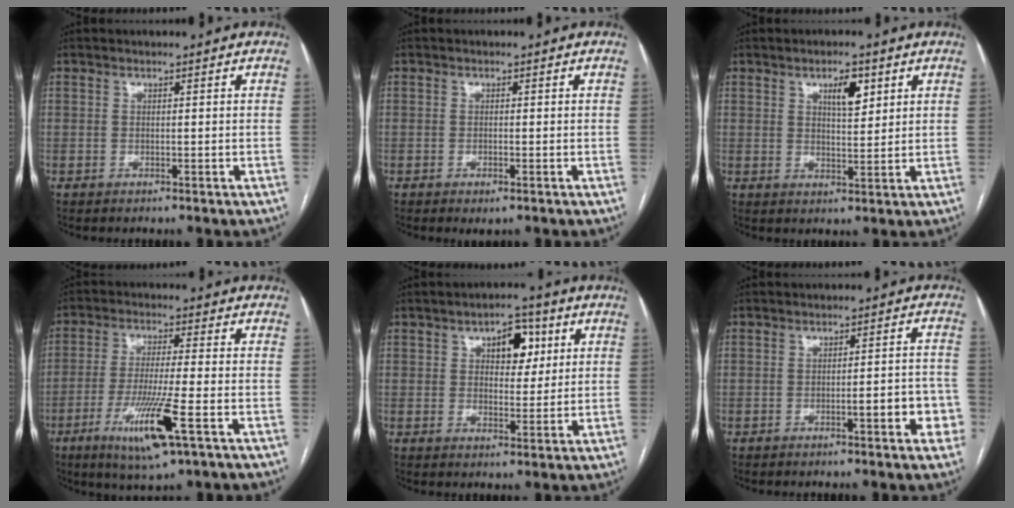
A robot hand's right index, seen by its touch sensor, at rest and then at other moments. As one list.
[{"total": 1.5, "force": [-0.7, 0.4, 1.3], "torque": [-0.016, -0.003, -0.004]}, {"total": 4.7, "force": [2.3, 1.6, 3.7], "torque": [-0.061, 0.001, 0.039]}, {"total": 10.9, "force": [-4.6, 0.2, 9.9], "torque": [-0.189, -0.024, -0.079]}, {"total": 6.4, "force": [2.5, 3.4, 4.8], "torque": [-0.065, 0.015, 0.038]}, {"total": 5.7, "force": [-2.4, 1.1, 5.1], "torque": [-0.054, 0.016, -0.026]}]